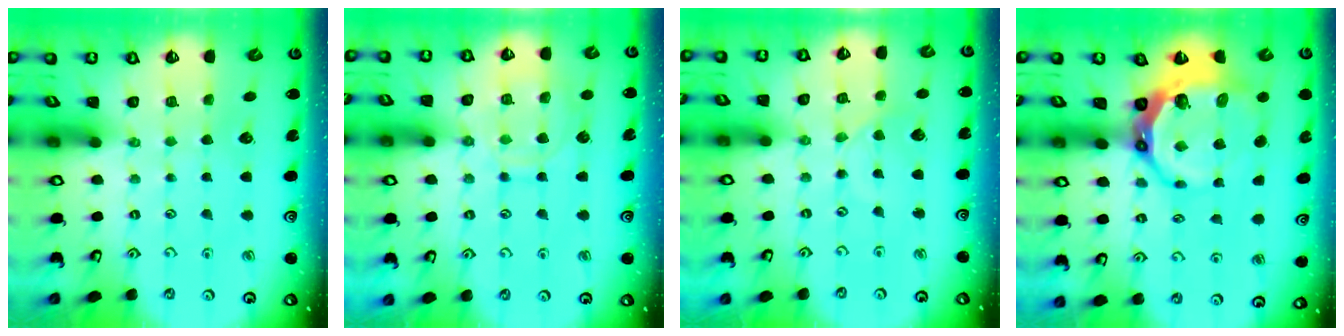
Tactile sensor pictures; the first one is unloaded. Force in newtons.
{"total": 12.2, "press": 12.1, "slide": 1.1}
{"total": 1.5, "press": 1.5, "slide": 0.4}
{"total": 12.3, "press": 11.6, "slide": 4.2}